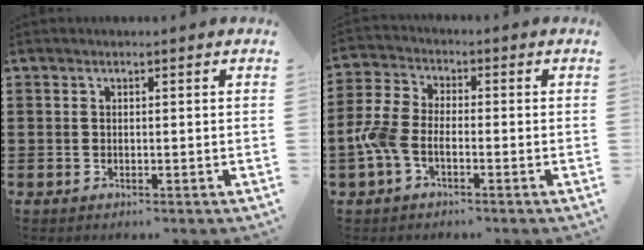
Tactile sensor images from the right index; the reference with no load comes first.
{"total": 5.4, "force": [-2.5, 2.8, 3.8], "torque": [-0.109, -0.001, -0.056]}